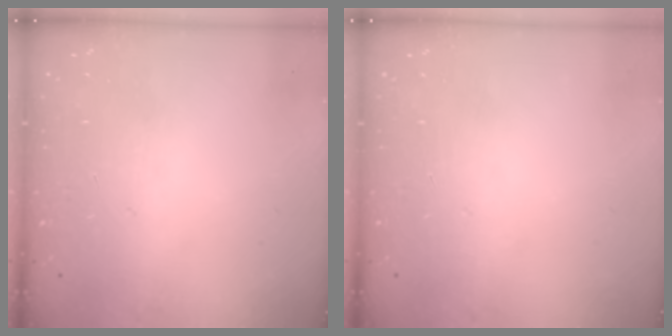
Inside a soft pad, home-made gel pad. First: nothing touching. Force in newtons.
{"total": 0.0}